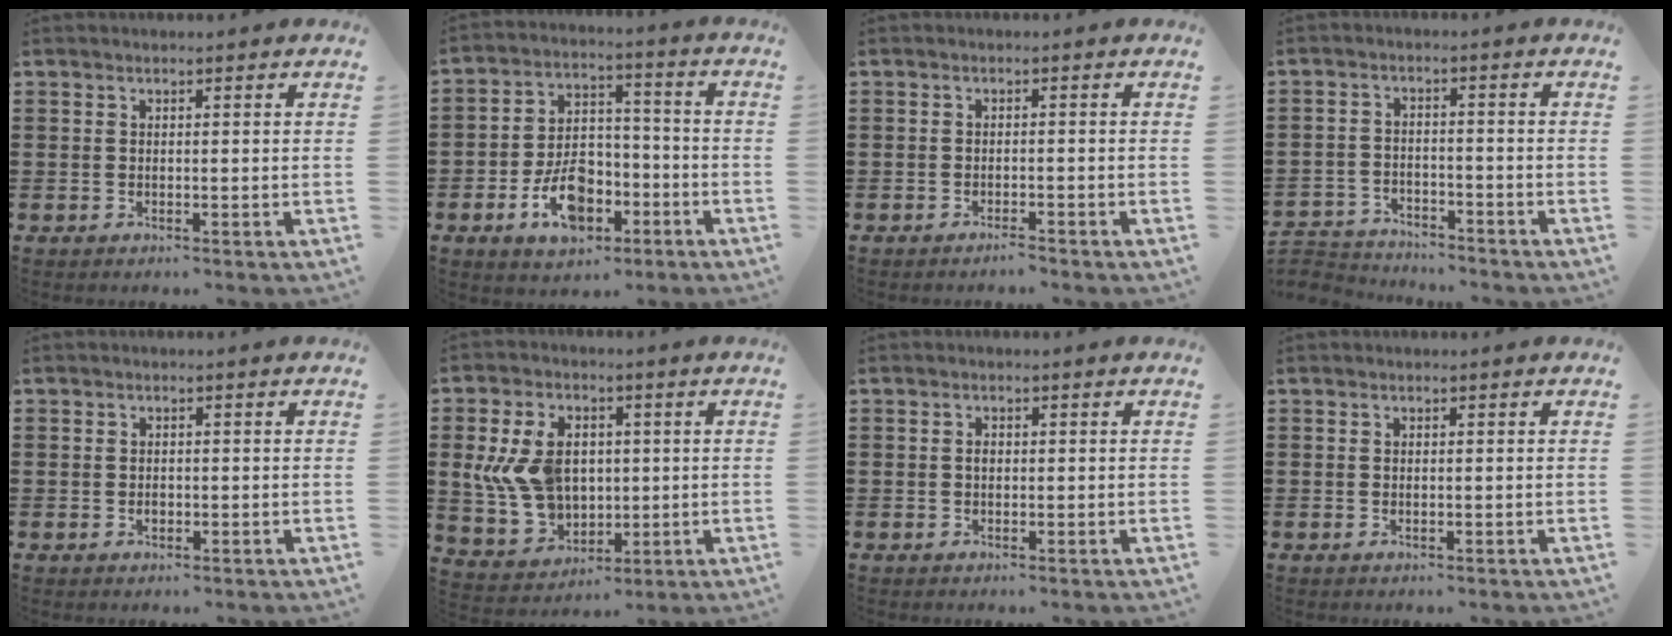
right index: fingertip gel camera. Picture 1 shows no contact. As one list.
[{"total": 9.6, "force": [-3.9, 5.9, 6.5], "torque": [-0.116, 0.007, -0.072]}, {"total": 1.3, "force": [-1.1, 0.1, 0.5], "torque": [-0.012, -0.001, -0.022]}, {"total": 3.7, "force": [-3.7, 0.6, -0.3], "torque": [-0.011, -0.003, -0.081]}, {"total": 1.0, "force": [-0.2, 0.8, 0.5], "torque": [-0.011, 0.003, -0.004]}, {"total": 10.9, "force": [1.2, 8.0, 7.3], "torque": [-0.191, 0.013, 0.021]}, {"total": 1.1, "force": [0.0, 0.7, 0.8], "torque": [-0.018, 0.002, 0.000]}, {"total": 0.0}]